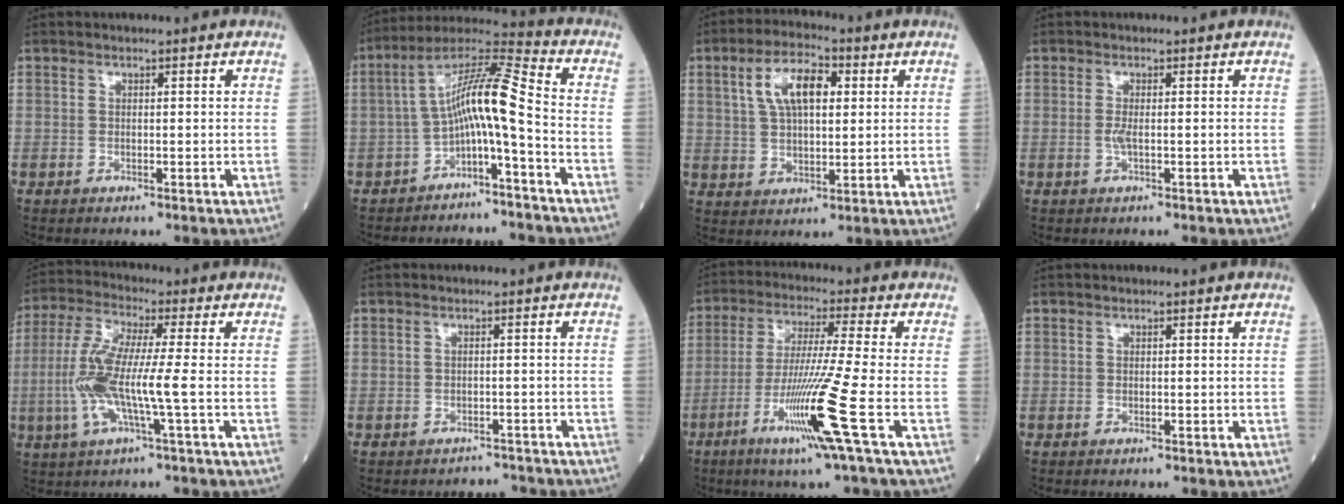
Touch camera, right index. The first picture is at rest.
{"total": 10.1, "force": [-2.5, 0.8, 9.8], "torque": [-0.176, 0.039, -0.048]}
{"total": 9.2, "force": [3.0, 4.0, 7.7], "torque": [-0.147, 0.019, 0.053]}
{"total": 1.4, "force": [-0.2, 0.1, 1.4], "torque": [-0.033, -0.002, -0.005]}
{"total": 10.7, "force": [-1.7, 0.5, 10.5], "torque": [-0.228, 0.004, -0.043]}
{"total": 3.2, "force": [-3.1, 0.9, -0.3], "torque": [0.007, 0.005, -0.037]}
{"total": 12.7, "force": [-5.0, -2.3, 11.5], "torque": [-0.224, -0.031, -0.098]}
{"total": 0.0}